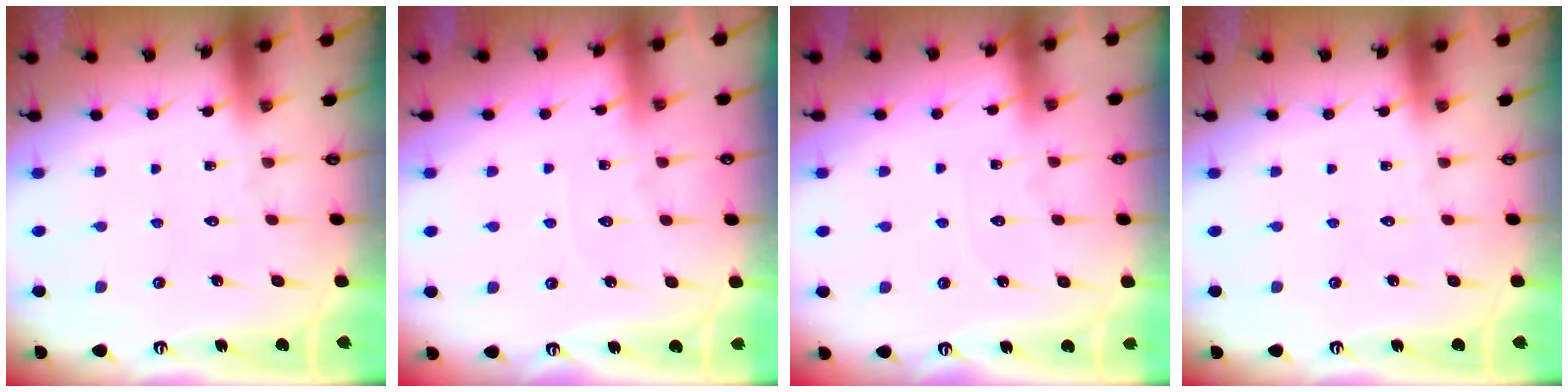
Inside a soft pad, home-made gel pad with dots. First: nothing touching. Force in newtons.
{"total": 4.1, "press": 4.1, "slide": 0.5}
{"total": 2.9, "press": 2.9, "slide": 0.4}
{"total": 0.0}